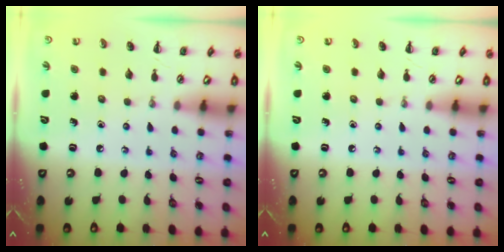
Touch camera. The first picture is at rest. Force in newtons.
{"total": 0.0}